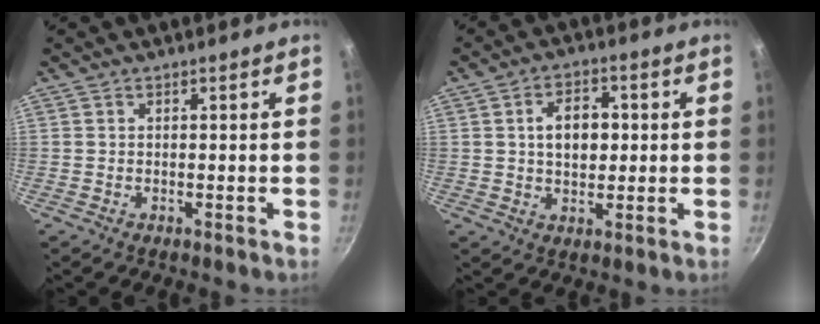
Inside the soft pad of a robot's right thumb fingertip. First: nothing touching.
{"total": 7.5, "force": [0.9, 4.9, 5.5], "torque": [-0.069, 0.008, 0.012]}